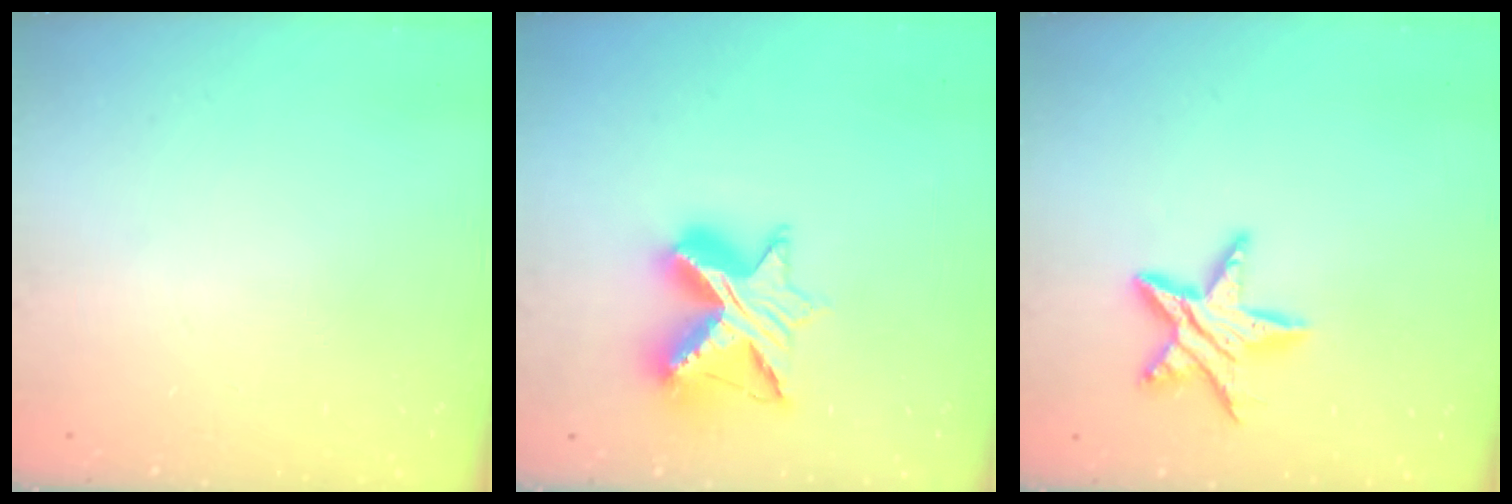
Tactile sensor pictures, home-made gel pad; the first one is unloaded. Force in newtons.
{"total": 11.8, "press": 11.8, "slide": 0.9}
{"total": 11.7, "press": 11.7, "slide": 0.8}